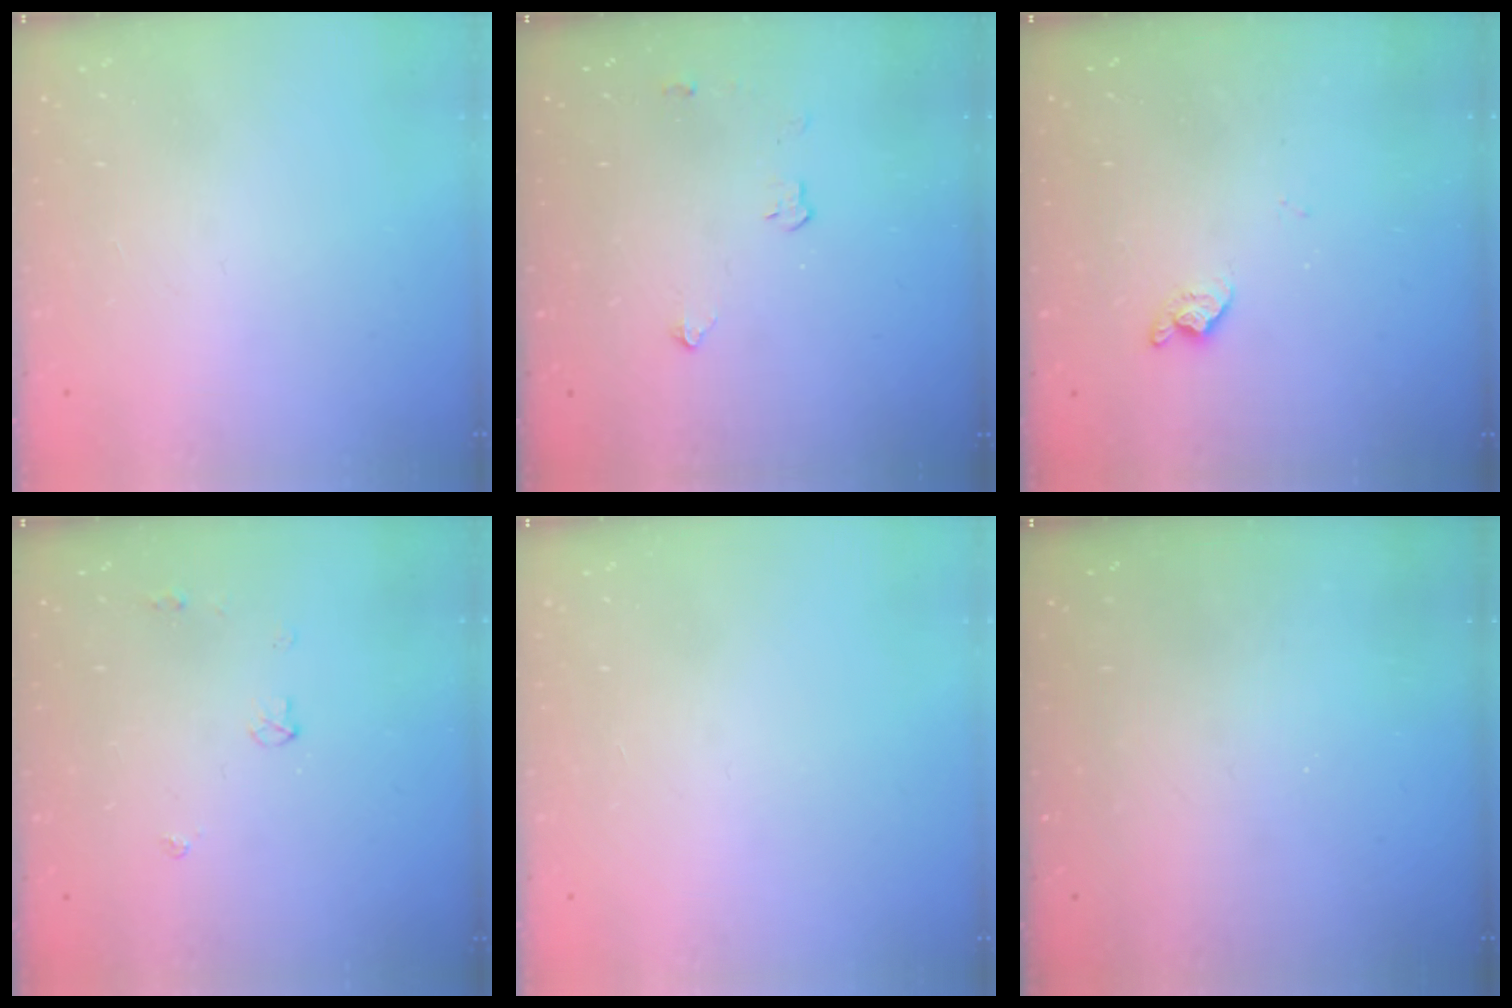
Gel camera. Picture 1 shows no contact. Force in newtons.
{"total": 3.1, "press": 3.0, "slide": 0.5}
{"total": 6.5, "press": 6.5, "slide": 0.8}
{"total": 3.7, "press": 3.6, "slide": 0.6}
{"total": 0.0}
{"total": 0.0}